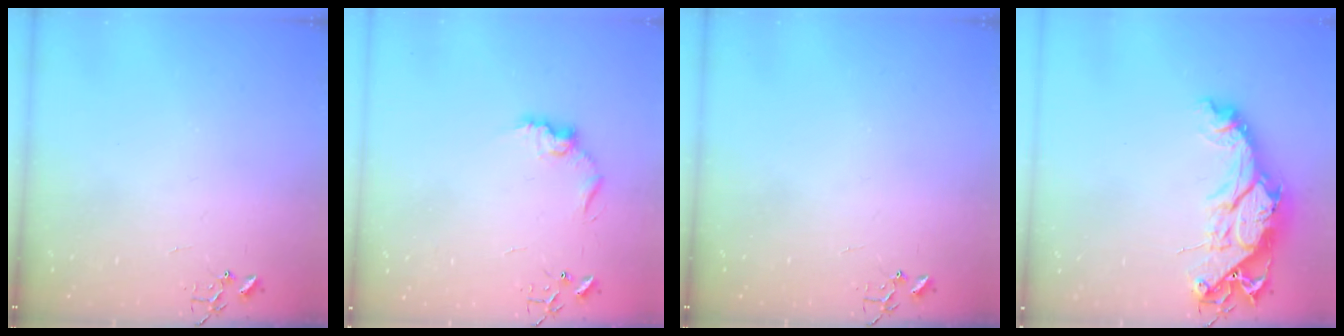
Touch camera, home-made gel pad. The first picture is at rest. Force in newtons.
{"total": 9.1, "press": 9.1, "slide": 0.3}
{"total": 0.0}
{"total": 15.7, "press": 15.7, "slide": 1.2}